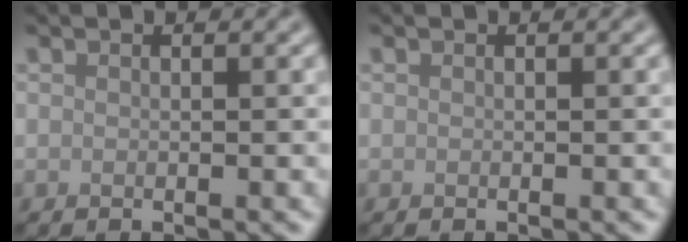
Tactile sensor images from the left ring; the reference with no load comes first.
{"total": 0.0}